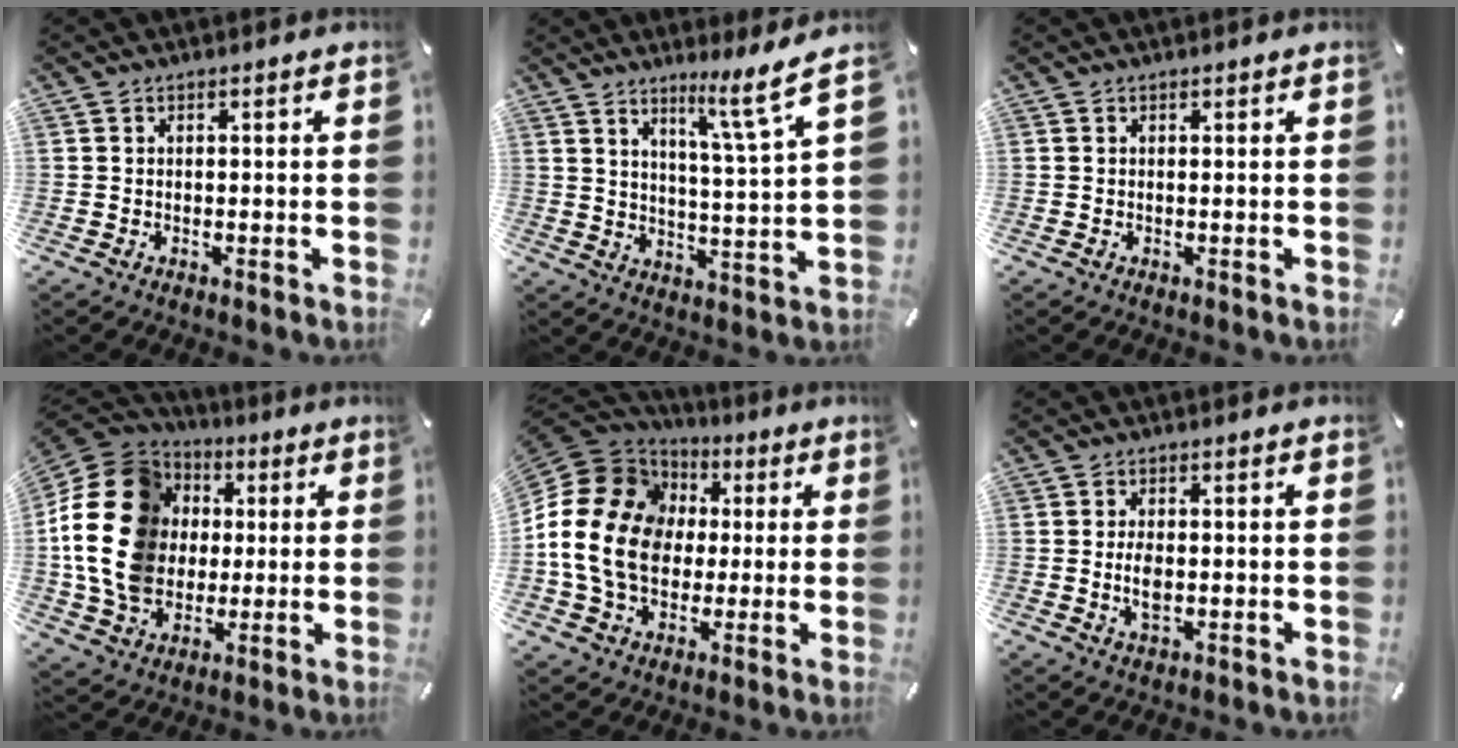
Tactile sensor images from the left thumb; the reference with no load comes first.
{"total": 9.8, "force": [7.3, -0.2, 6.6], "torque": [-0.099, -0.054, 0.115]}
{"total": 0.0}
{"total": 22.0, "force": [0.5, 18.2, 12.3], "torque": [-0.274, 0.012, 0.007]}
{"total": 19.4, "force": [-1.3, 16.0, 11.0], "torque": [-0.249, 0.017, -0.028]}
{"total": 5.0, "force": [-0.5, 2.5, 4.2], "torque": [-0.097, -0.002, -0.013]}